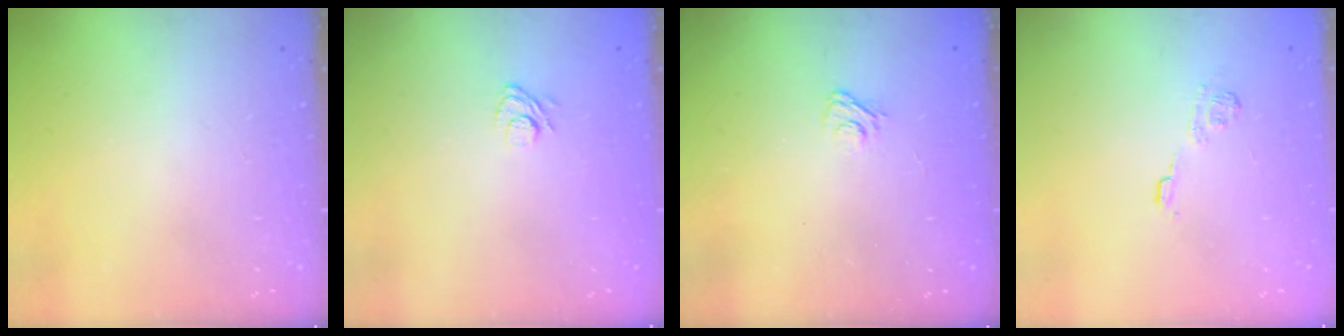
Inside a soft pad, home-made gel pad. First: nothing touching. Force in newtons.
{"total": 6.1, "press": 5.9, "slide": 1.3}
{"total": 2.9, "press": 2.6, "slide": 1.2}
{"total": 8.7, "press": 8.6, "slide": 1.3}